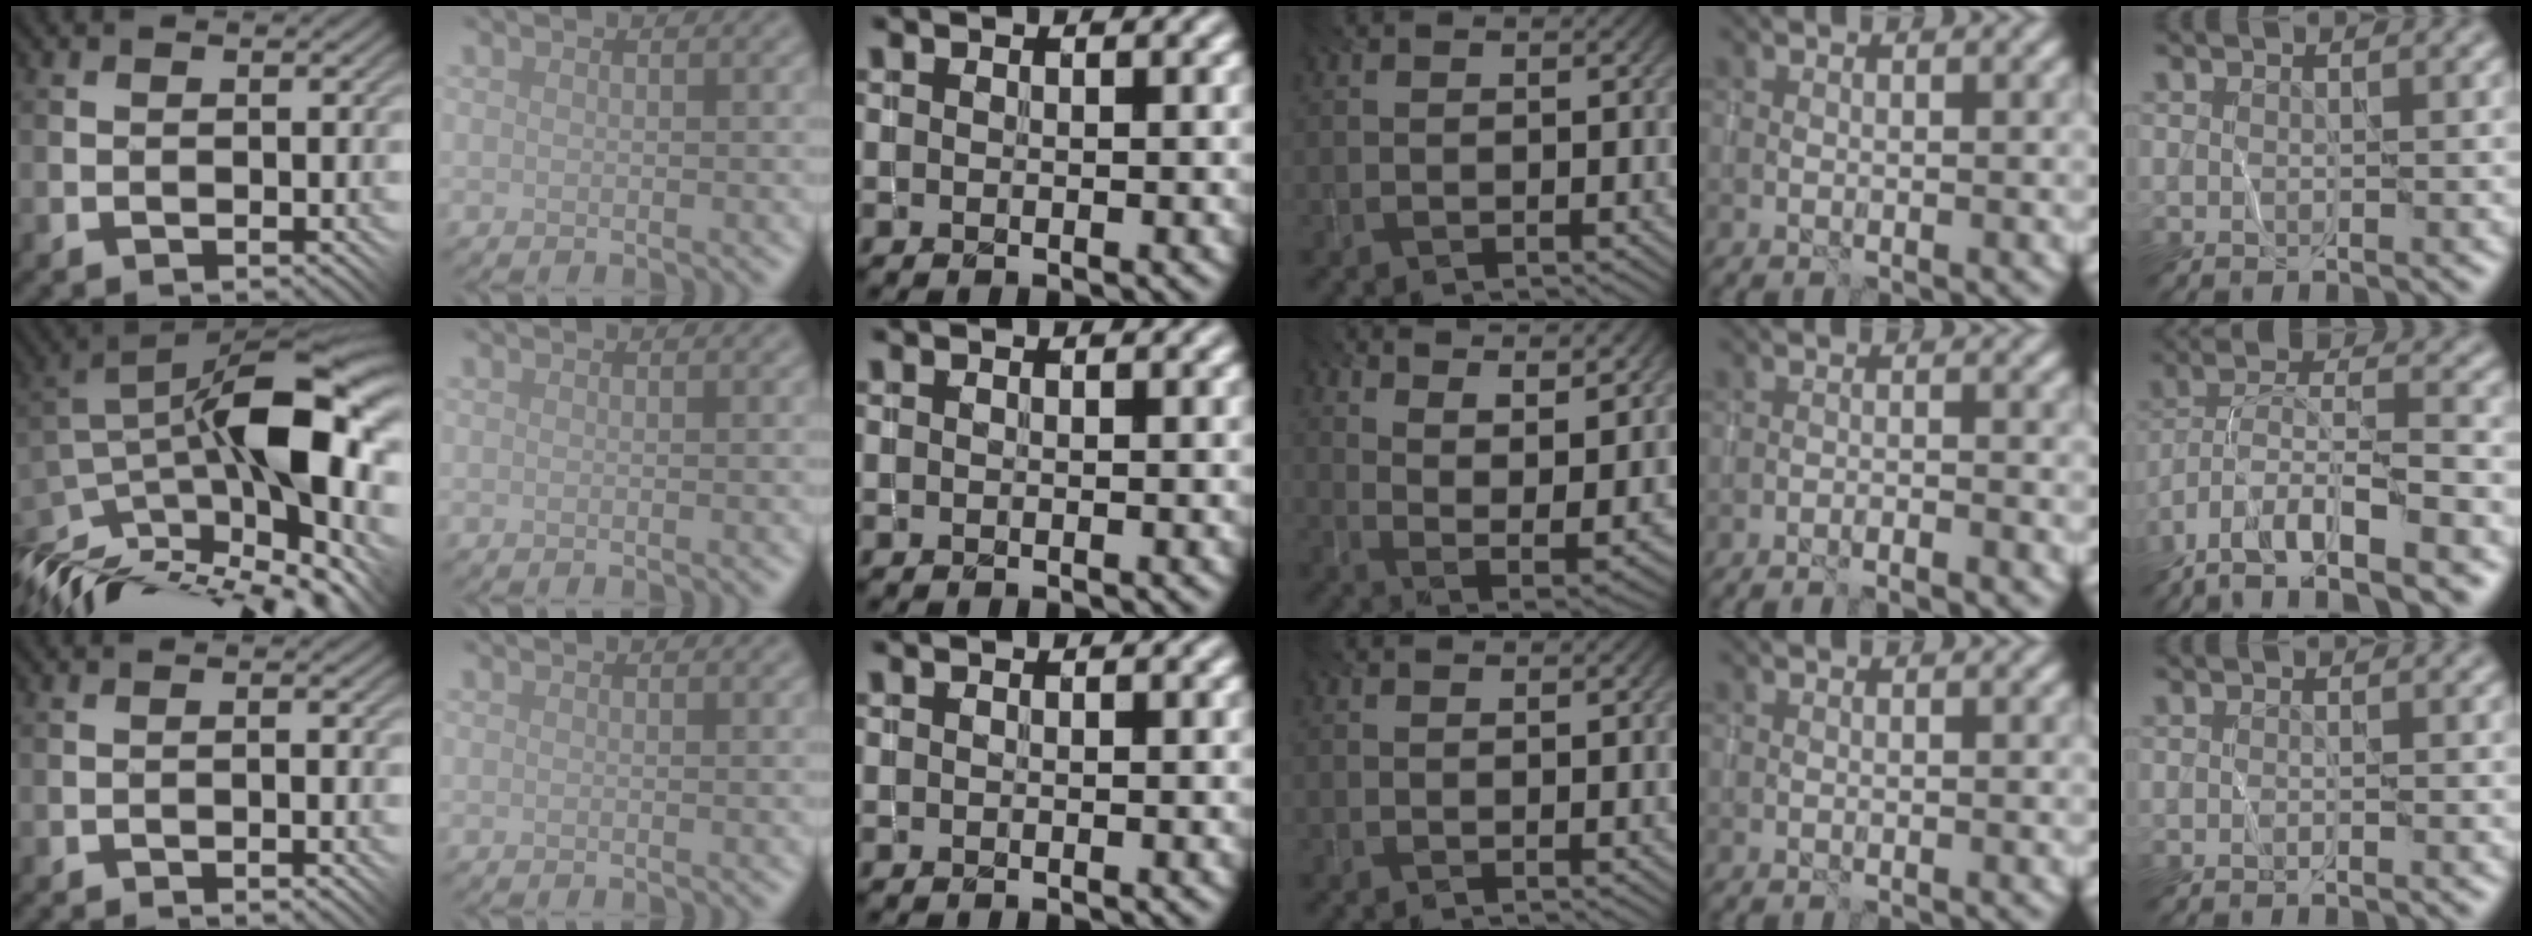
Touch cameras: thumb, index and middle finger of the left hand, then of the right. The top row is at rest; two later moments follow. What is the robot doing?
{"motion": "wrap", "object": "yarn"}